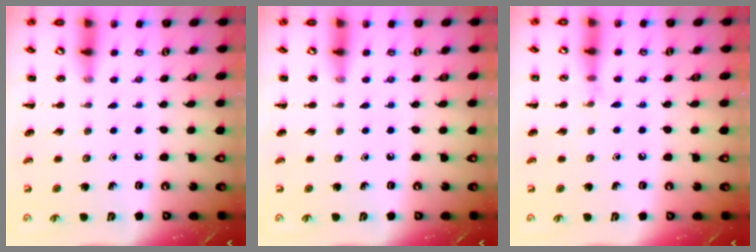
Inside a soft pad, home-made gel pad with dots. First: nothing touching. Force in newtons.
{"total": 0.0}
{"total": 4.3, "press": 4.0, "slide": 1.5}